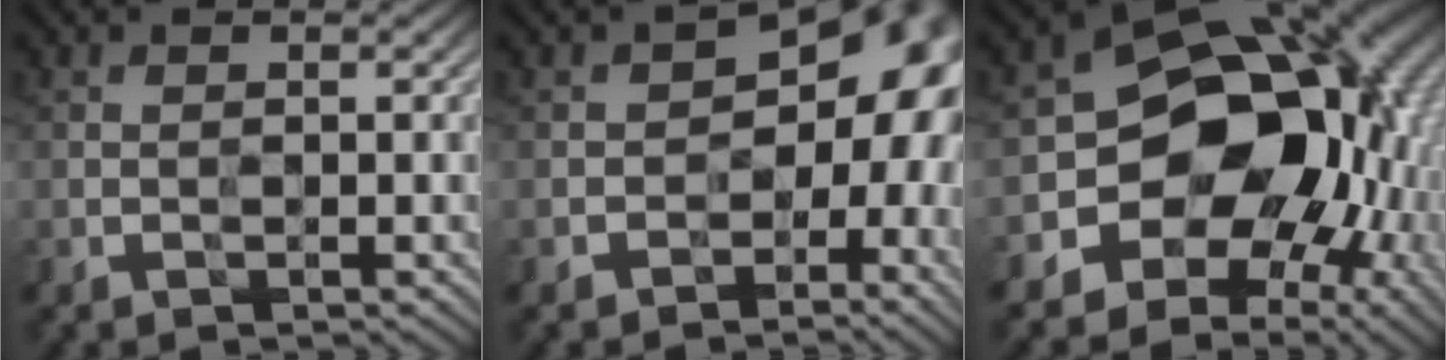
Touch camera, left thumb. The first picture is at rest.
{"total": 9.8, "force": [-1.4, 6.8, 6.8], "torque": [-0.047, 0.004, -0.033]}
{"total": 16.0, "force": [-1.6, 12.9, 9.3], "torque": [-0.135, -0.030, -0.026]}